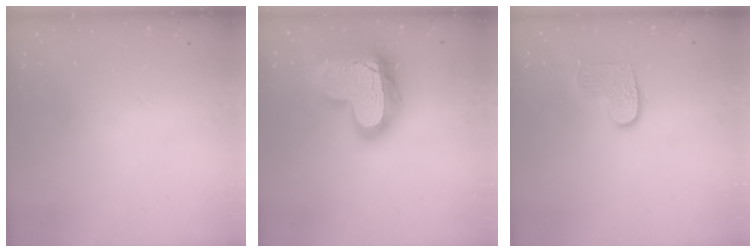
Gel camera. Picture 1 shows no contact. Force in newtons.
{"total": 23.6, "press": 23.5, "slide": 2.0}
{"total": 6.4, "press": 6.4, "slide": 0.3}